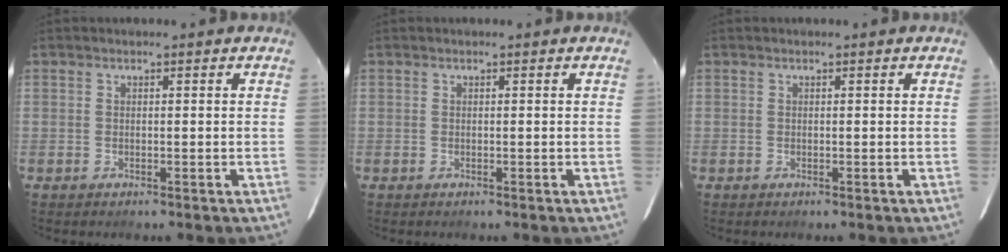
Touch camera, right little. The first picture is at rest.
{"total": 0.0}
{"total": 0.0}